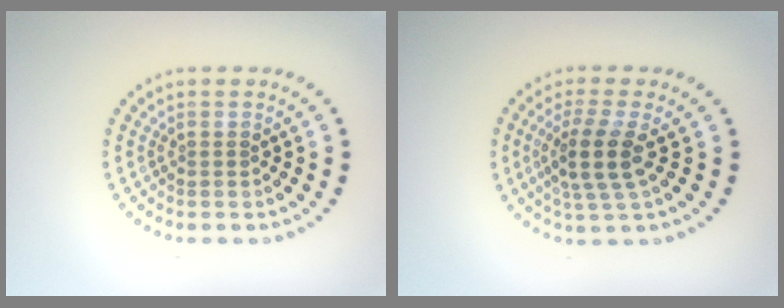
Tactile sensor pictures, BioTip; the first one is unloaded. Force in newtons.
{"total": 3.5, "press": 2.8, "slide": 2.1}